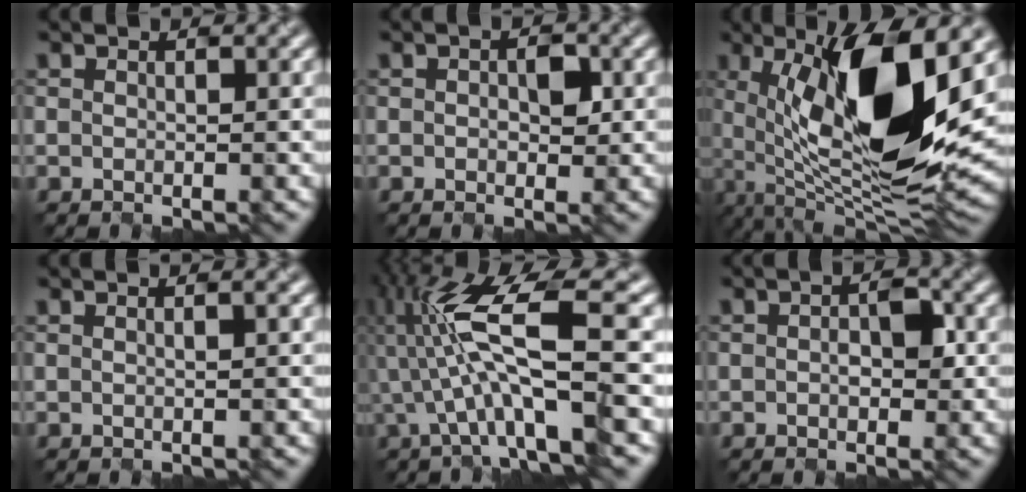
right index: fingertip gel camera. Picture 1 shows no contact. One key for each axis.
{"total": 1.6, "fx": 0.0, "fy": 0.9, "fz": 1.3, "tx": -0.028, "ty": -0.001, "tz": 0.019}
{"total": 13.4, "fx": 2.1, "fy": 4.2, "fz": 12.6, "tx": -0.231, "ty": -0.011, "tz": 0.052}
{"total": 1.8, "fx": 0.5, "fy": 1.0, "fz": 1.4, "tx": -0.014, "ty": 0.020, "tz": -0.003}
{"total": 9.8, "fx": -1.9, "fy": 1.7, "fz": 9.5, "tx": -0.194, "ty": 0.018, "tz": -0.017}
{"total": 2.1, "fx": -0.3, "fy": 1.1, "fz": 1.8, "tx": -0.037, "ty": -0.001, "tz": 0.012}